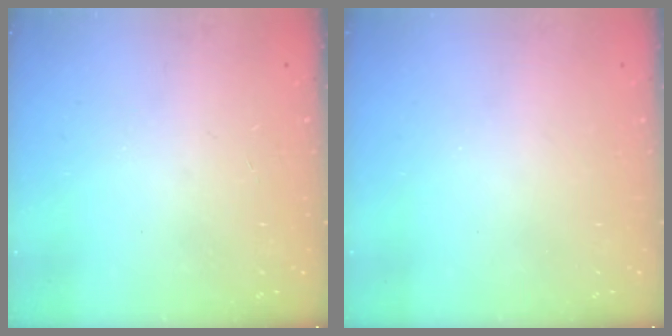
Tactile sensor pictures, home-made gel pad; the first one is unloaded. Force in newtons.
{"total": 0.0}